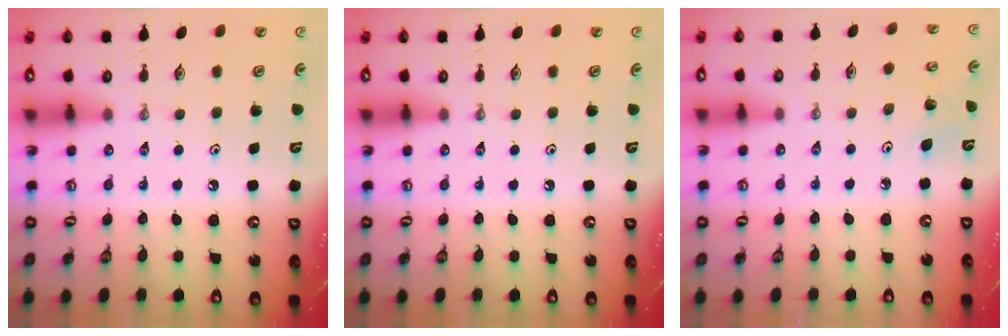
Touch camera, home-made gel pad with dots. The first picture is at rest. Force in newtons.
{"total": 0.0}
{"total": 4.7, "press": 4.7, "slide": 0.7}